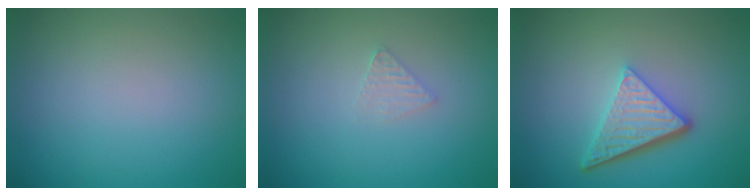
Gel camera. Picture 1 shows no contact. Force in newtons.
{"total": 1.0, "press": 1.0, "slide": 0.1}
{"total": 4.7, "press": 3.5, "slide": 3.2}